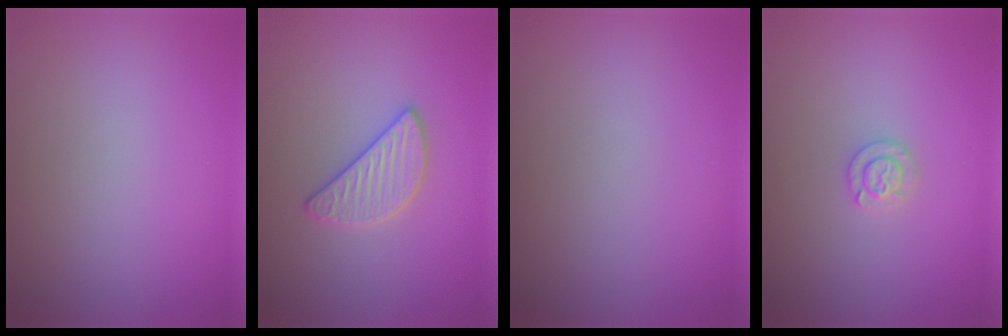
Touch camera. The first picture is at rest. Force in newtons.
{"total": 2.8, "press": 2.7, "slide": 0.5}
{"total": 0.0}
{"total": 1.5, "press": 1.5, "slide": 0.1}